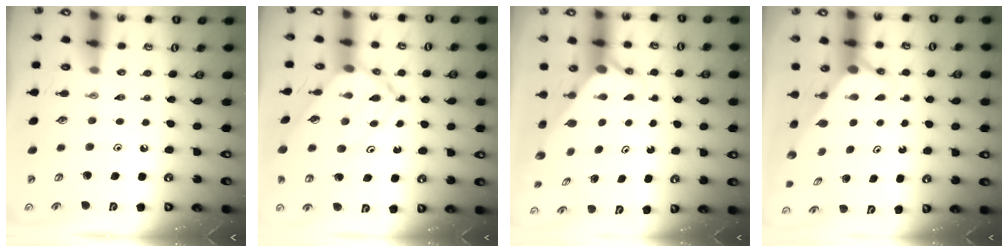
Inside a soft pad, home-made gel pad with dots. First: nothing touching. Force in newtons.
{"total": 13.2, "press": 13.2, "slide": 1.1}
{"total": 2.6, "press": 2.6, "slide": 0.2}
{"total": 2.8, "press": 2.8, "slide": 0.0}